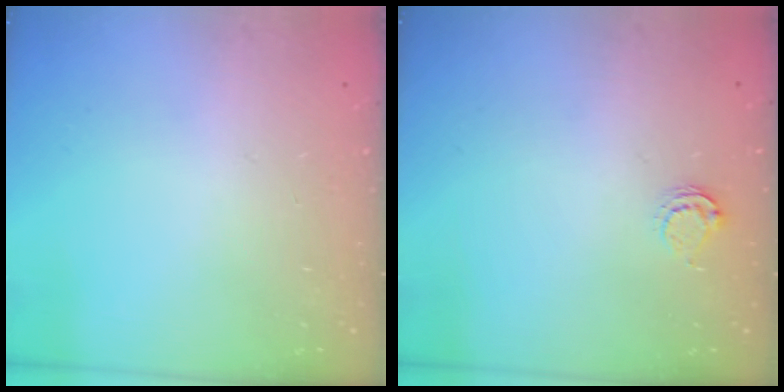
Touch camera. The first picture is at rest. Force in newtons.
{"total": 4.8, "press": 4.7, "slide": 0.4}